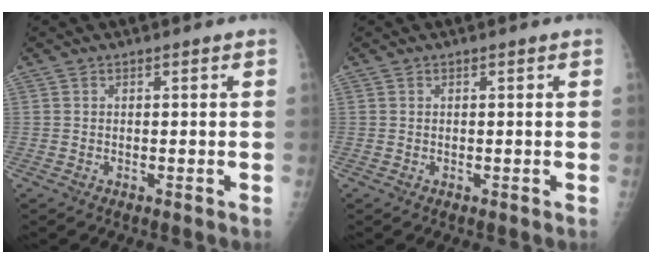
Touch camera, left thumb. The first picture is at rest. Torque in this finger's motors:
{"motor_torque": [0.20, 0.28, -0.12, -0.06, 0.00]}